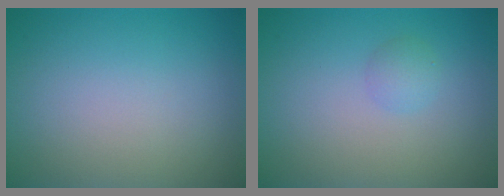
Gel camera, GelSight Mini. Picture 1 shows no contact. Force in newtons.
{"total": 1.2, "press": 1.2, "slide": 0.1}